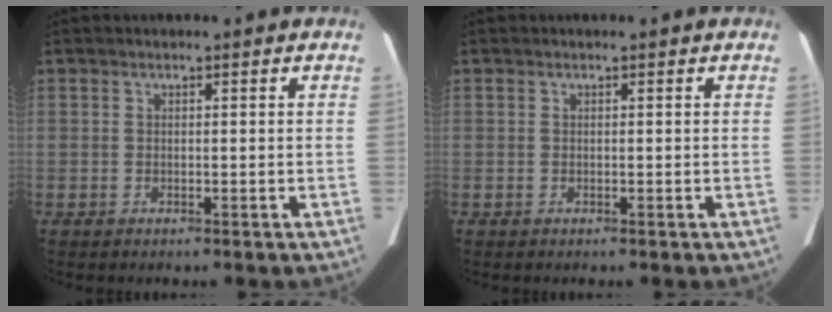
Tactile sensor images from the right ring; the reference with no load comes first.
{"total": 0.0}